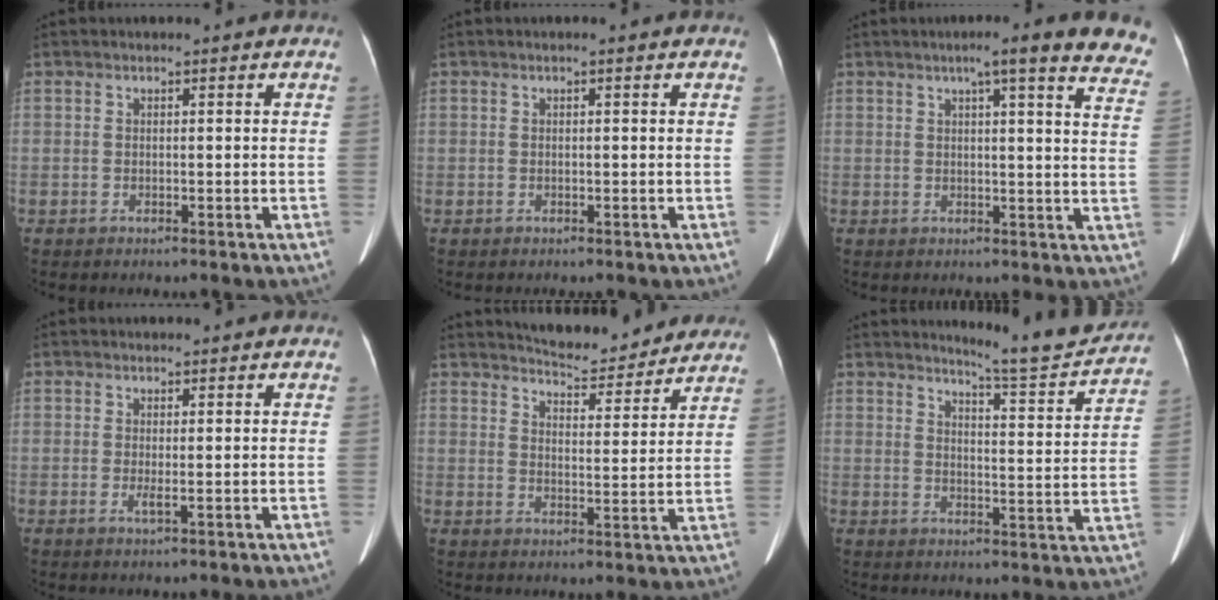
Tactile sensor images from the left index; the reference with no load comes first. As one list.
[{"total": 0.0}, {"total": 16.4, "force": [13.5, 1.3, 9.3], "torque": [-0.102, -0.014, 0.141]}, {"total": 1.4, "force": [0.5, 0.2, 1.3], "torque": [-0.031, 0.004, 0.011]}, {"total": 12.2, "force": [11.7, 2.1, 2.9], "torque": [-0.035, -0.007, 0.150]}, {"total": 11.4, "force": [11.1, -0.2, 2.9], "torque": [-0.039, -0.036, 0.139]}]